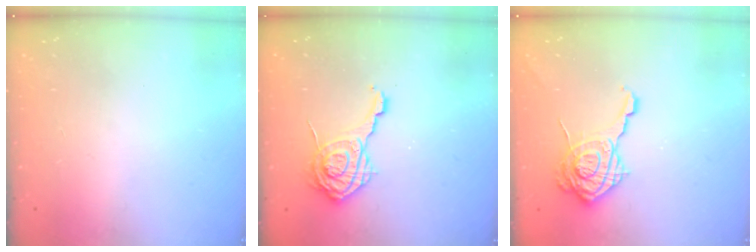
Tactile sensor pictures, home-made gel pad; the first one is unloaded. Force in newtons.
{"total": 12.2, "press": 12.2, "slide": 0.6}
{"total": 16.1, "press": 16.1, "slide": 0.5}